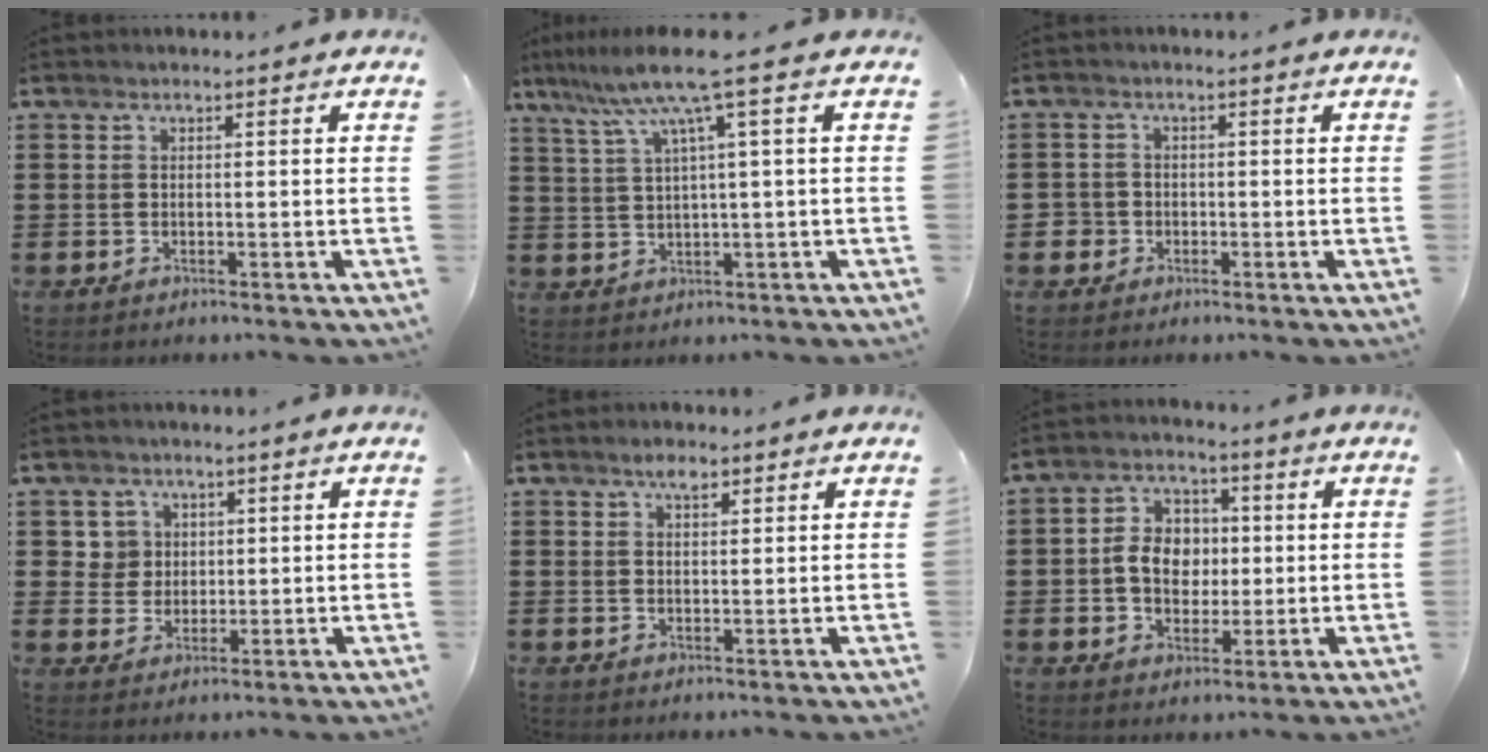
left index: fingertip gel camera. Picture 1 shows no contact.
{"total": 8.1, "force": [3.7, -0.4, 7.2], "torque": [-0.156, -0.012, 0.059]}
{"total": 2.4, "force": [-1.0, 2.2, 0.1], "torque": [-0.013, 0.003, -0.023]}
{"total": 4.2, "force": [1.4, 3.9, 0.5], "torque": [-0.032, 0.013, 0.026]}
{"total": 2.3, "force": [1.6, 1.0, 1.3], "torque": [-0.022, 0.001, 0.026]}
{"total": 7.0, "force": [-0.1, 5.8, 3.9], "torque": [-0.089, 0.015, -0.007]}